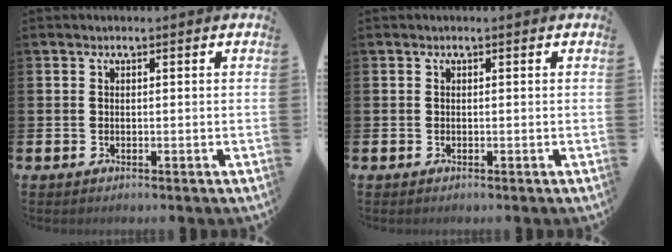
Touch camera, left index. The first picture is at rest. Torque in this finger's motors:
{"motor_torque": [0.00, 0.04, 0.02, -0.01]}